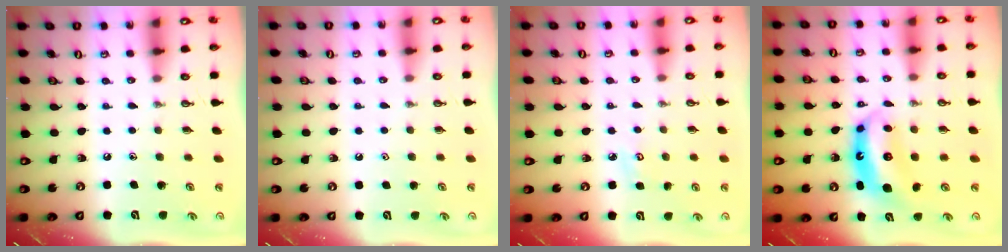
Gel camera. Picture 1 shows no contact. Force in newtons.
{"total": 0.6, "press": 0.6, "slide": 0.0}
{"total": 3.6, "press": 3.5, "slide": 0.4}
{"total": 7.5, "press": 7.4, "slide": 0.6}